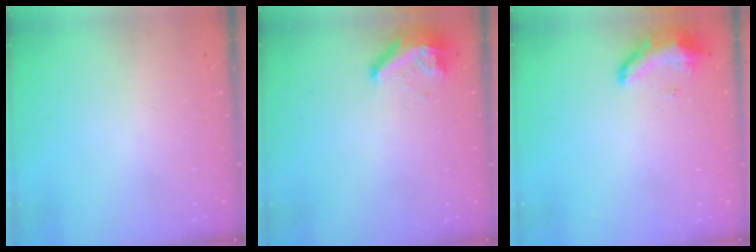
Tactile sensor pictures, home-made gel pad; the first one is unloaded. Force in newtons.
{"total": 8.3, "press": 8.2, "slide": 0.9}
{"total": 9.0, "press": 8.7, "slide": 2.3}